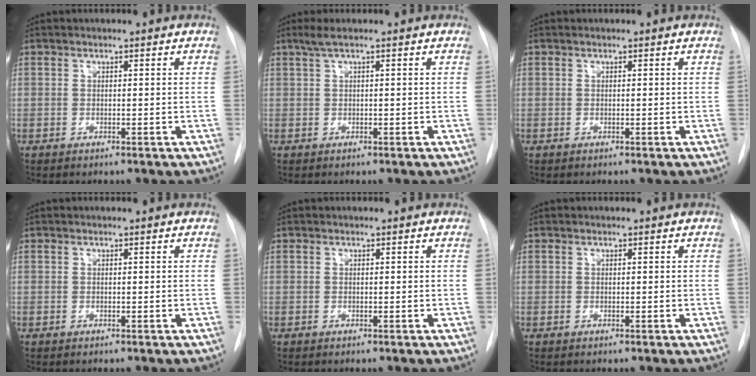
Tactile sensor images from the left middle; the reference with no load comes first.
{"total": 1.9, "force": [0.9, 0.0, 1.6], "torque": [-0.045, 0.018, 0.022]}
{"total": 0.0}
{"total": 0.0}
{"total": 0.0}
{"total": 0.0}